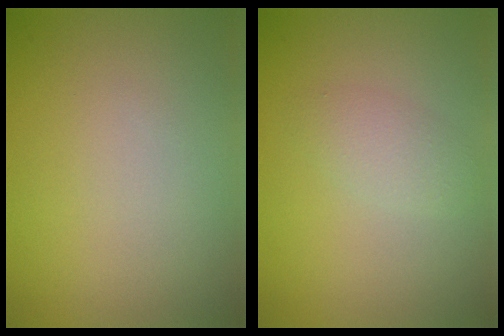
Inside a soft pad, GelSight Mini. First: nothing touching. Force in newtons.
{"total": 1.9, "press": 1.9, "slide": 0.1}